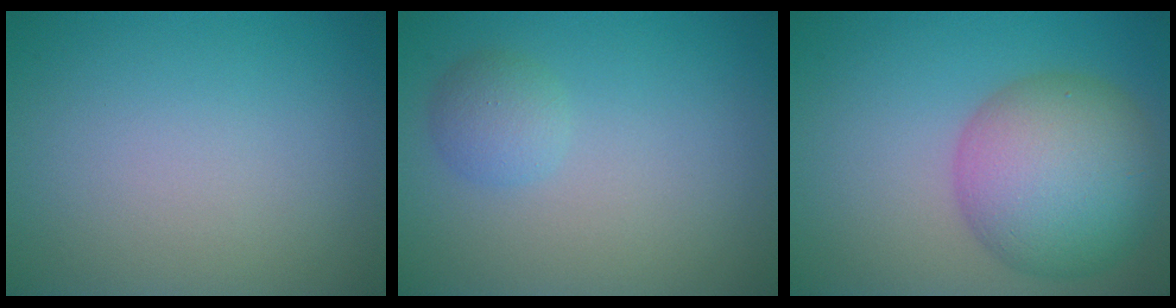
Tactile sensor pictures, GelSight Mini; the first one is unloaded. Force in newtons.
{"total": 1.8, "press": 1.8, "slide": 0.1}
{"total": 9.3, "press": 9.3, "slide": 0.4}